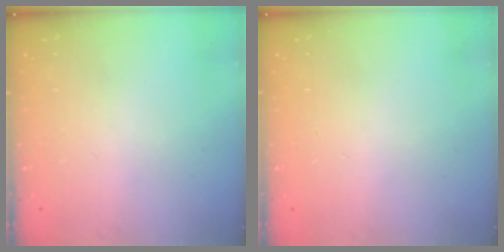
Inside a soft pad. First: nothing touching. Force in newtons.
{"total": 0.0}